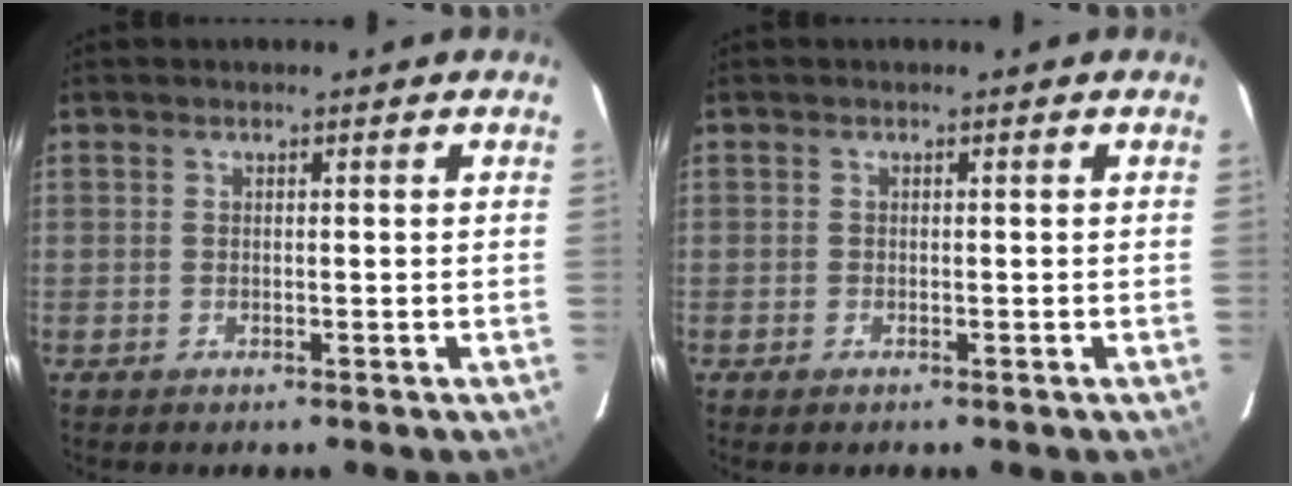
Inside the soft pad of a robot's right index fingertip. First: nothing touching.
{"total": 0.8, "force": [-0.6, 0.5, 0.2], "torque": [-0.004, -0.001, -0.012]}